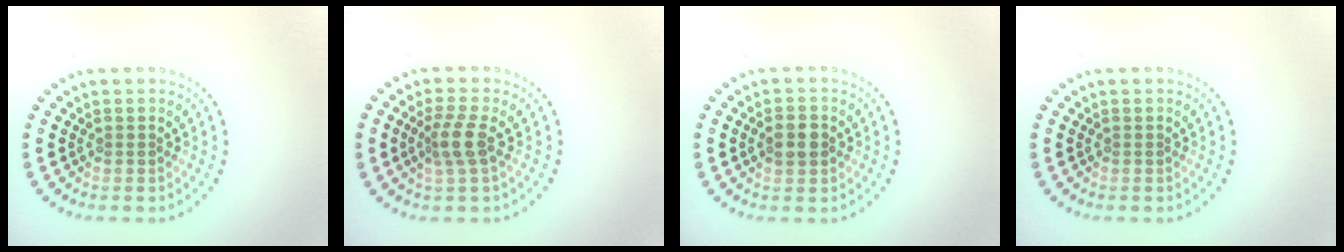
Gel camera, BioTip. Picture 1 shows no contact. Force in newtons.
{"total": 2.5, "press": 2.0, "slide": 1.6}
{"total": 2.8, "press": 2.8, "slide": 0.1}
{"total": 0.0}